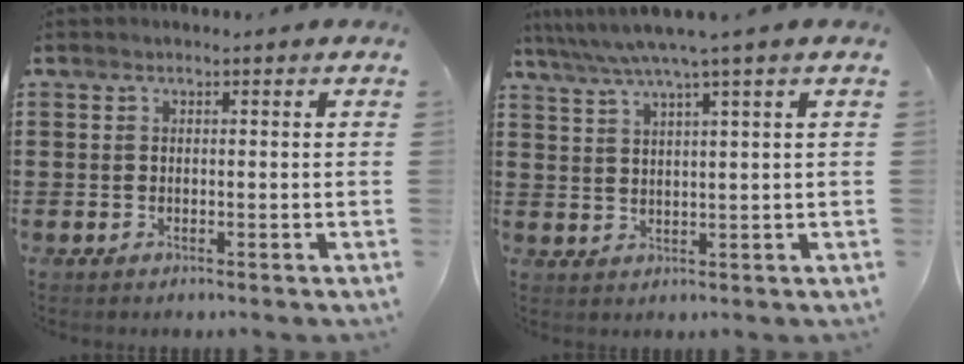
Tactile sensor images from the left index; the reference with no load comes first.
{"total": 4.6, "force": [3.2, -0.6, 3.3], "torque": [-0.074, -0.010, 0.052]}